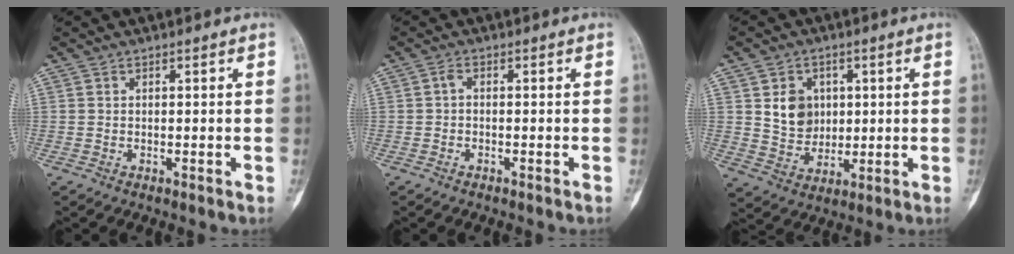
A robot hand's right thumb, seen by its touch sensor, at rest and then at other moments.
{"total": 1.1, "force": [-0.3, 0.5, 0.9], "torque": [-0.018, 0.006, -0.009]}
{"total": 8.2, "force": [2.0, 6.8, 4.2], "torque": [-0.036, -0.012, 0.043]}